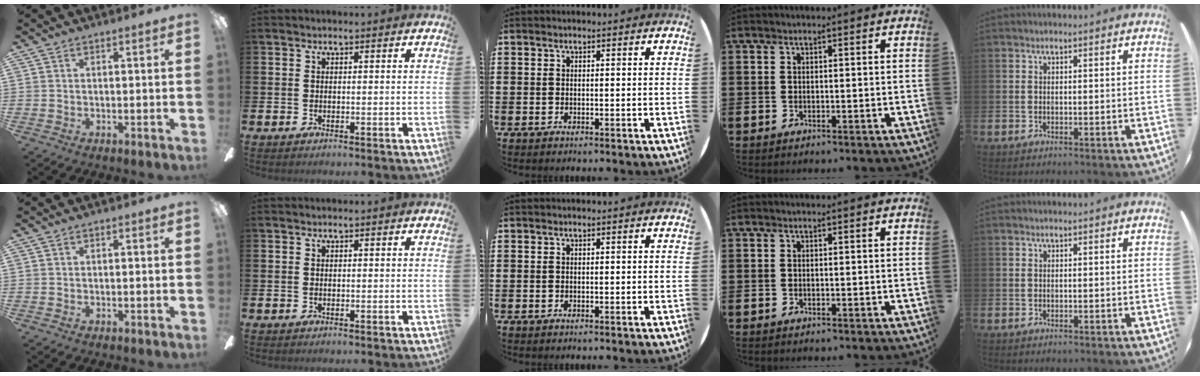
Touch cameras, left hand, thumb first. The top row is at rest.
{}